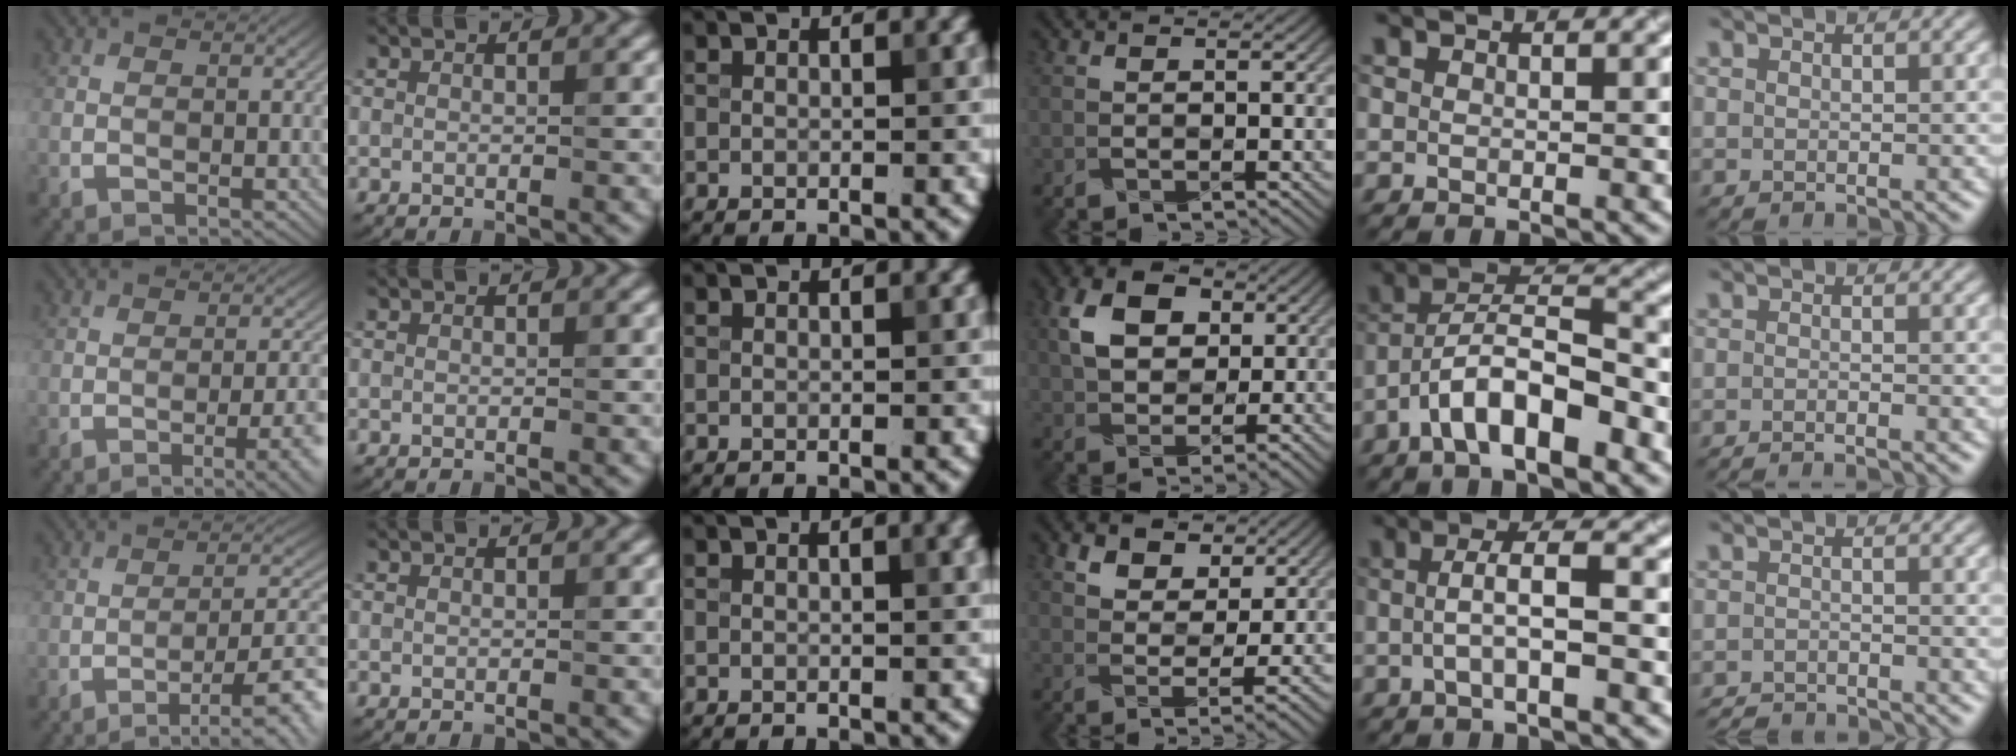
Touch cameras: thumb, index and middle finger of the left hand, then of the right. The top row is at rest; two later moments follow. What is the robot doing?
{"motion": "wrap", "object": "scarf"}